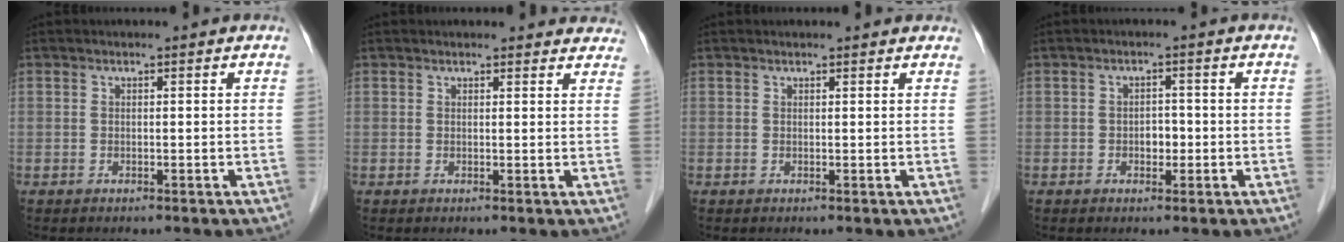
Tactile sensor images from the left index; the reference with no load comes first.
{"total": 7.0, "force": [6.6, 2.0, 1.0], "torque": [0.017, 0.007, 0.048]}
{"total": 2.7, "force": [2.5, 0.7, 0.8], "torque": [-0.011, 0.018, 0.021]}
{"total": 2.0, "force": [-0.6, 1.3, 1.4], "torque": [-0.017, 0.006, -0.008]}